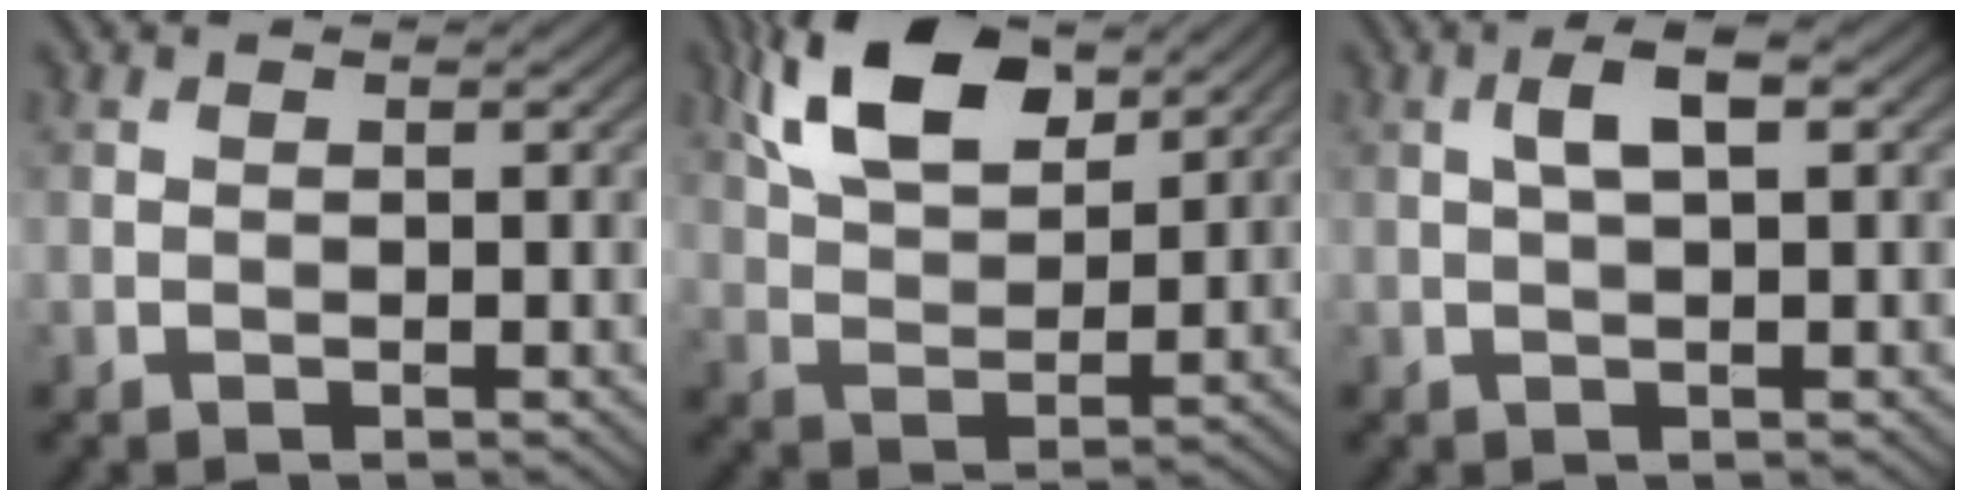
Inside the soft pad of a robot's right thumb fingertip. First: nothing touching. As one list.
[{"total": 11.3, "force": [6.5, 5.2, 7.6], "torque": [-0.168, 0.013, 0.125]}, {"total": 3.4, "force": [0.9, 1.0, 3.2], "torque": [-0.060, 0.010, 0.014]}]